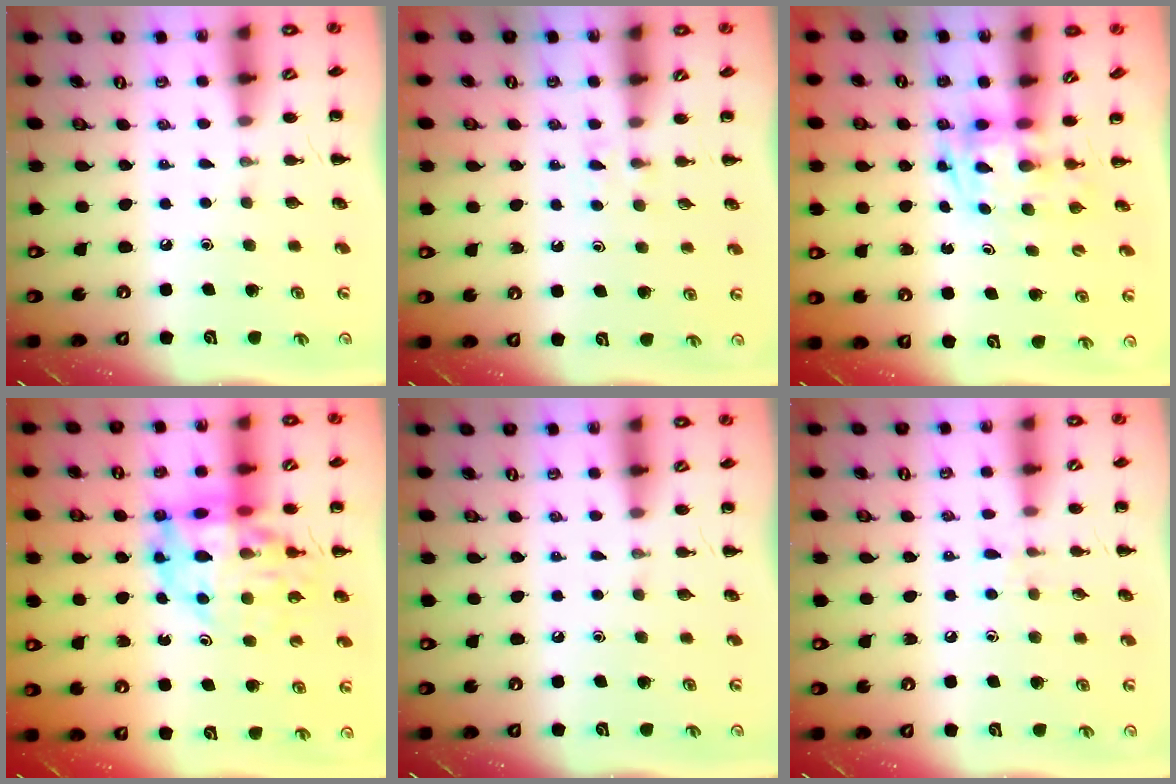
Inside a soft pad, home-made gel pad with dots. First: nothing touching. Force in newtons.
{"total": 2.8, "press": 2.5, "slide": 1.1}
{"total": 2.8, "press": 2.7, "slide": 0.7}
{"total": 17.9, "press": 17.4, "slide": 4.5}
{"total": 0.0}
{"total": 6.1, "press": 5.7, "slide": 2.2}